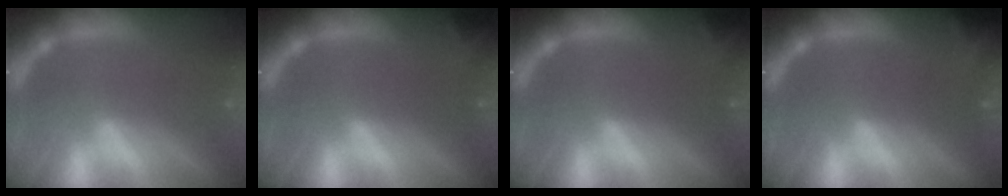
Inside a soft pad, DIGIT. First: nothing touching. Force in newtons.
{"total": 1.9}
{"total": 1.9}
{"total": 2.9}